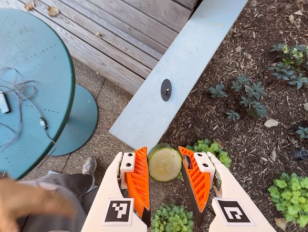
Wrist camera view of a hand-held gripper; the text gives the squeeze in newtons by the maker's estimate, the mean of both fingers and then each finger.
{"total": 9.5, "left": 9.5, "right": 9.4}